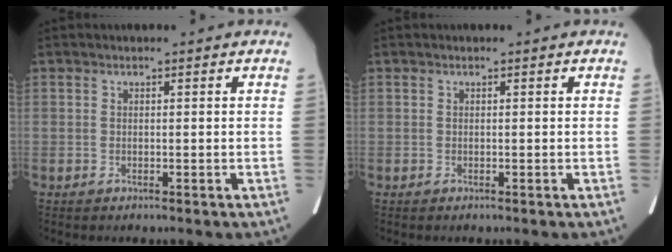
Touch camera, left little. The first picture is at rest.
{"total": 0.0}